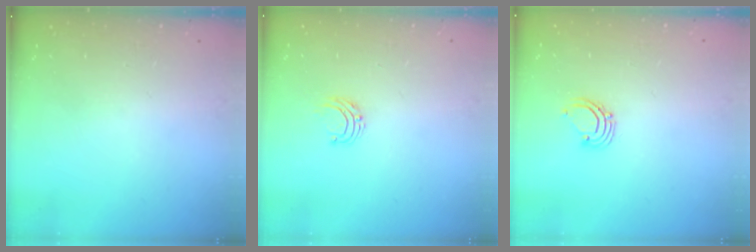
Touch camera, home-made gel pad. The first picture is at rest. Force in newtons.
{"total": 4.6, "press": 4.6, "slide": 0.5}
{"total": 2.9, "press": 2.9, "slide": 0.2}